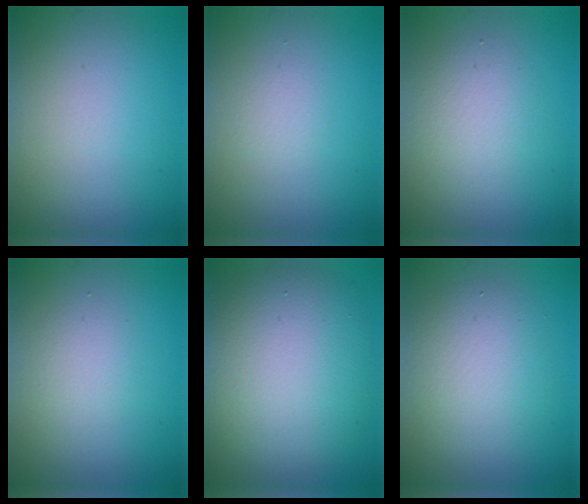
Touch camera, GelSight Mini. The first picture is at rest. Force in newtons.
{"total": 0.9, "press": 0.9, "slide": 0.1}
{"total": 2.6, "press": 2.6, "slide": 0.1}
{"total": 1.7, "press": 1.7, "slide": 0.1}
{"total": 10.7, "press": 10.6, "slide": 0.5}
{"total": 4.3, "press": 4.3, "slide": 0.2}